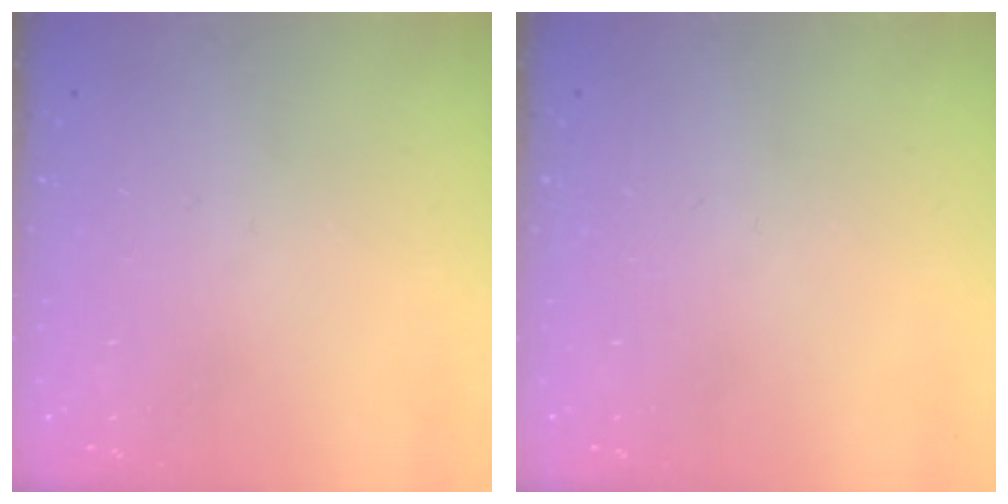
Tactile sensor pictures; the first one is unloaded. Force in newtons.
{"total": 0.0}